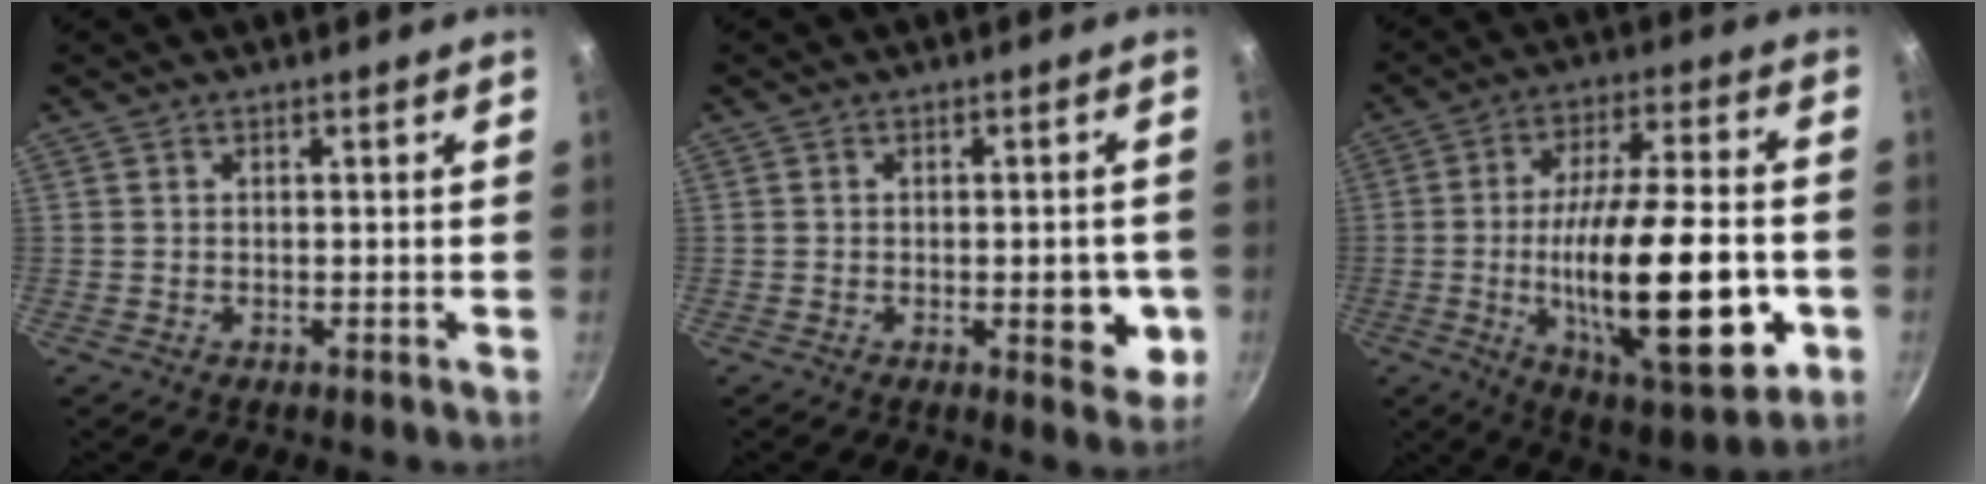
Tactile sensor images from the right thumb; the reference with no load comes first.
{"total": 7.0, "force": [-1.5, 3.2, 6.1], "torque": [-0.051, 0.003, -0.018]}
{"total": 26.7, "force": [-5.4, 9.0, 24.5], "torque": [-0.386, 0.011, -0.076]}